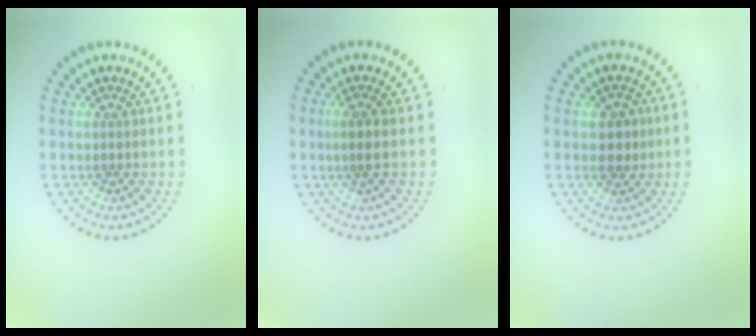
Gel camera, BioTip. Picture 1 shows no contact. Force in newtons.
{"total": 1.3, "press": 1.1, "slide": 0.7}
{"total": 2.3, "press": 2.2, "slide": 0.3}